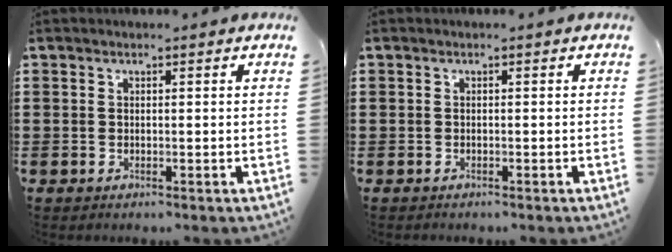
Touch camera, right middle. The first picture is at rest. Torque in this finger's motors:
{"motor_torque": [-1.42, 0.71, -0.90, -0.21]}